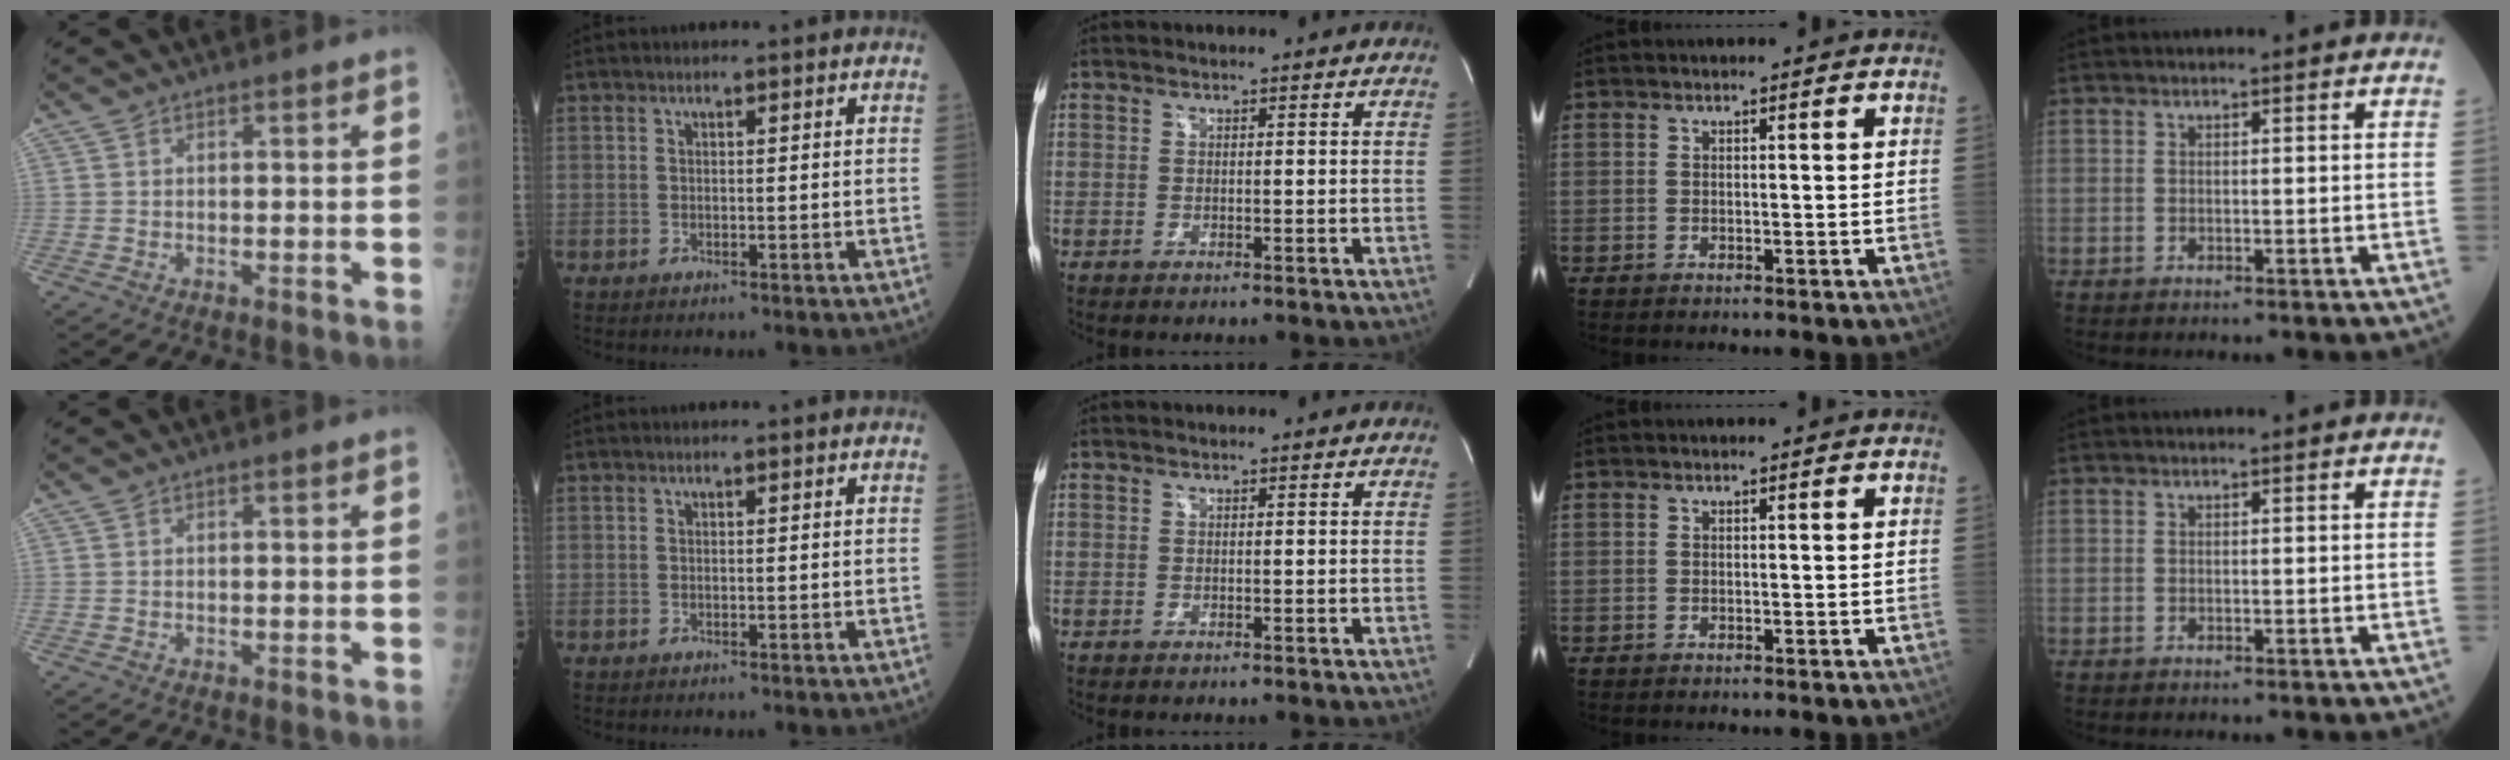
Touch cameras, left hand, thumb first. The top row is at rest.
{}